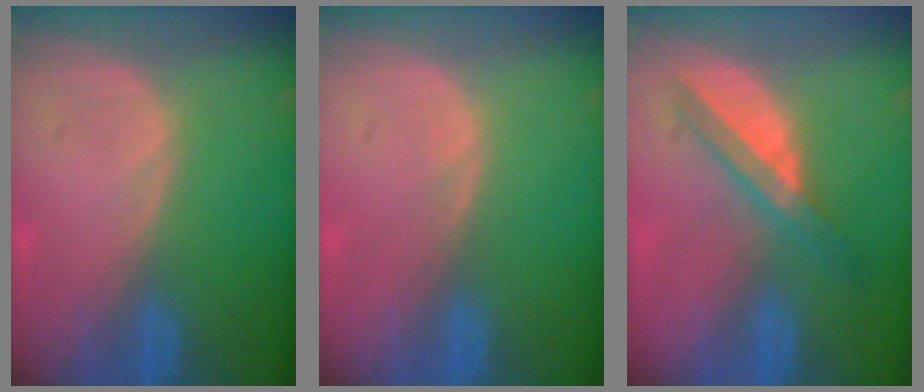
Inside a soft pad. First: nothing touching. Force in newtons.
{"total": 0.5, "press": 0.5, "slide": 0.1}
{"total": 6.0, "press": 5.3, "slide": 2.8}